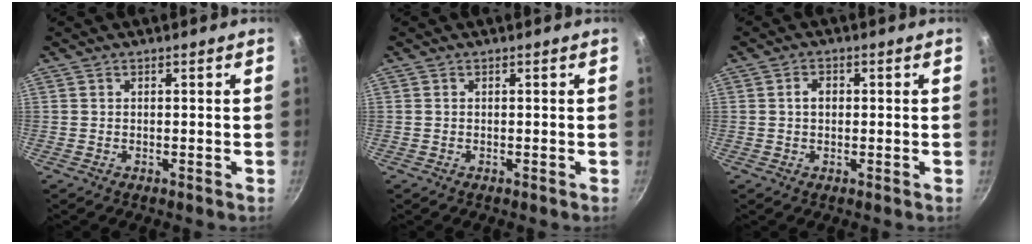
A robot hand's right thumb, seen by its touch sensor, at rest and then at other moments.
{"total": 0.0}
{"total": 2.5, "force": [0.2, 1.8, 1.7], "torque": [-0.017, 0.009, 0.001]}